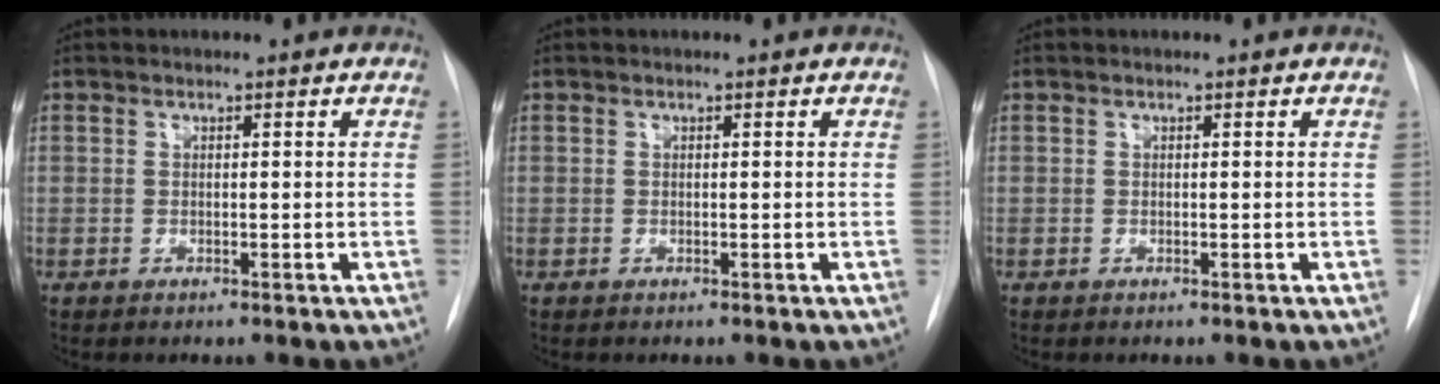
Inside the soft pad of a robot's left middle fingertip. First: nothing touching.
{"total": 0.0}
{"total": 0.0}